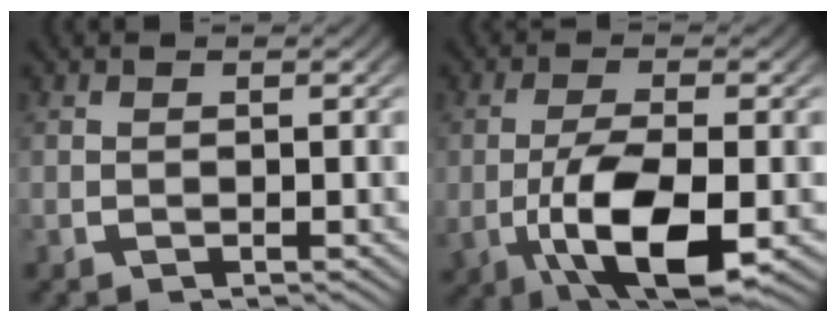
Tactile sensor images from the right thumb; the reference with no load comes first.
{"total": 9.2, "force": [-1.7, 4.6, 7.8], "torque": [-0.163, -0.030, -0.013]}